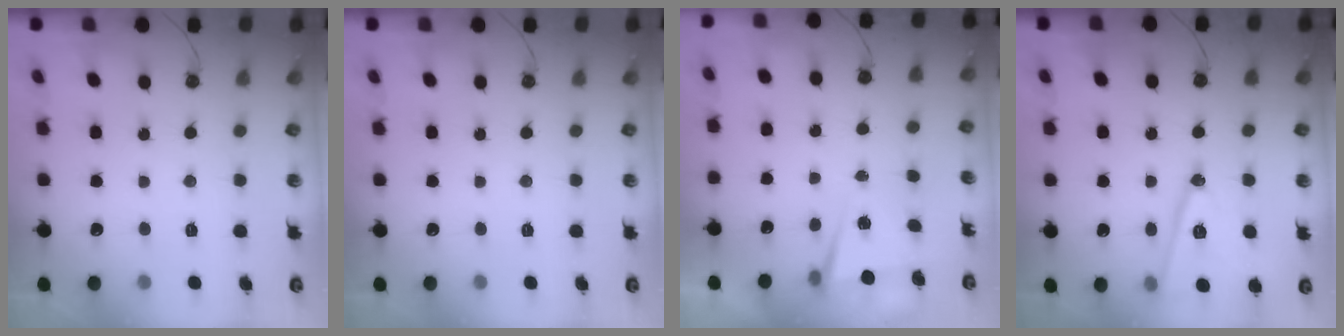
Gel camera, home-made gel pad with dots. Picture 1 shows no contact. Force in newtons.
{"total": 0.0}
{"total": 1.9, "press": 1.4, "slide": 1.3}
{"total": 14.1, "press": 13.7, "slide": 3.3}